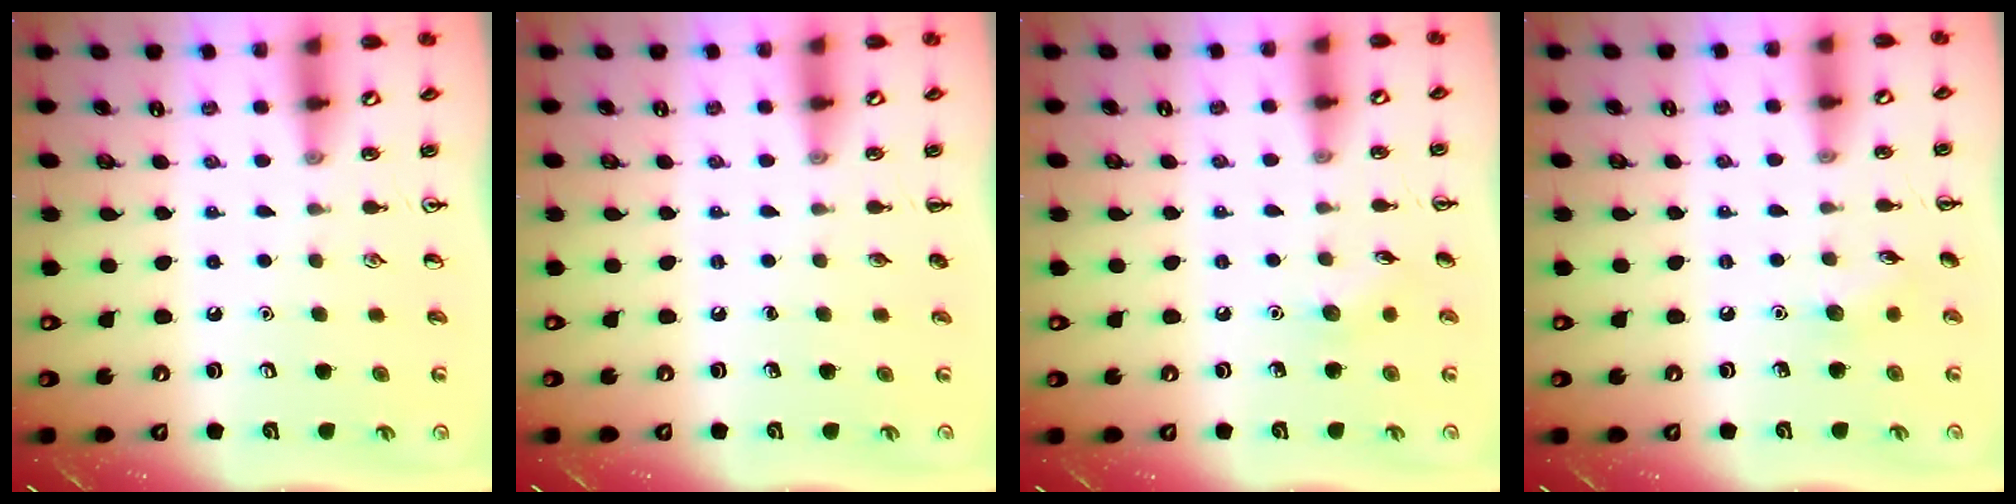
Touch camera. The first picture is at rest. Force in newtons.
{"total": 0.0}
{"total": 5.1, "press": 4.9, "slide": 1.4}
{"total": 5.2, "press": 5.1, "slide": 1.3}